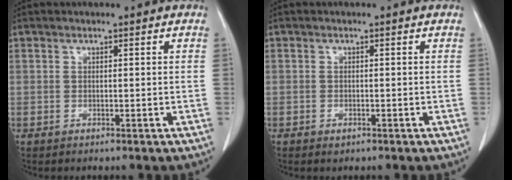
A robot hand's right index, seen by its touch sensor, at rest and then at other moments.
{"total": 0.7, "force": [-0.4, 0.4, 0.4], "torque": [-0.008, -0.001, -0.004]}